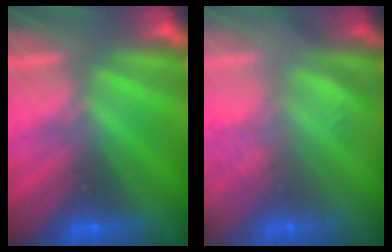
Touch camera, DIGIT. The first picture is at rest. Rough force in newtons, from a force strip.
{"total": 3.2}